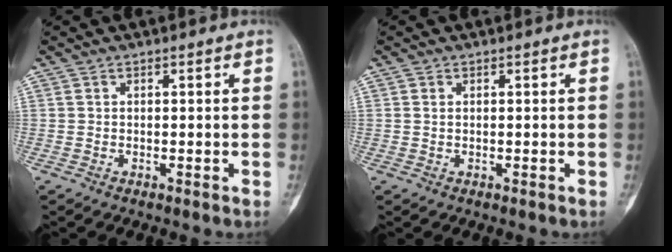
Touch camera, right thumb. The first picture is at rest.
{"total": 0.5, "force": [0.2, 0.3, 0.4], "torque": [-0.011, 0.003, 0.005]}